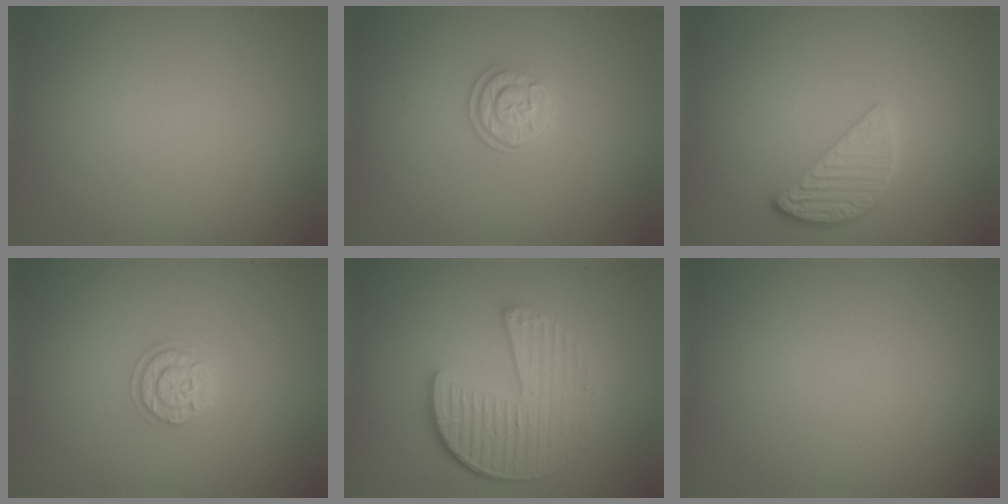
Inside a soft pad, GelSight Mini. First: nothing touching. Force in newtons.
{"total": 2.4, "press": 2.1, "slide": 1.1}
{"total": 3.4, "press": 2.9, "slide": 1.8}
{"total": 2.0, "press": 1.9, "slide": 0.3}
{"total": 6.1, "press": 4.3, "slide": 4.3}
{"total": 0.0}